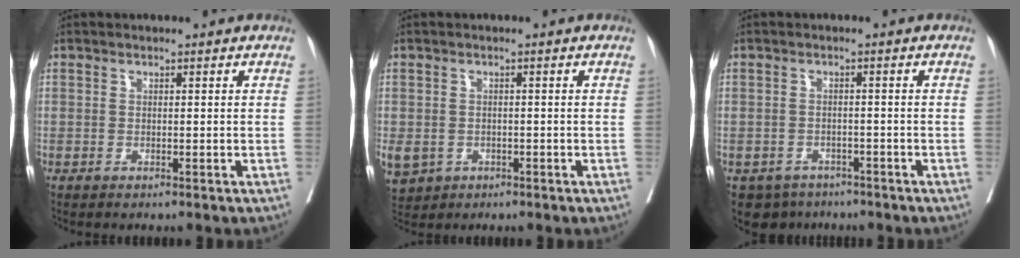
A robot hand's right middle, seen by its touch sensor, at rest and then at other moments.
{"total": 12.2, "force": [-4.9, 10.0, 5.0], "torque": [-0.161, -0.009, -0.062]}
{"total": 4.8, "force": [-3.6, 3.2, 0.4], "torque": [-0.004, 0.000, -0.054]}